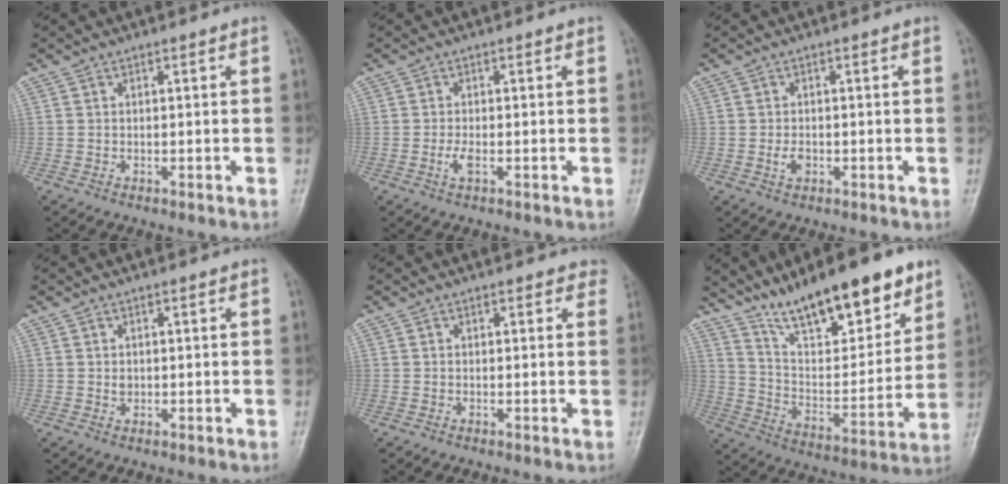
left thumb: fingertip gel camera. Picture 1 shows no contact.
{"total": 2.0, "force": [-0.6, 0.8, 1.8], "torque": [-0.040, -0.003, -0.014]}
{"total": 2.1, "force": [-0.6, 1.4, 1.4], "torque": [-0.024, 0.001, -0.011]}
{"total": 1.1, "force": [0.2, 0.9, 0.6], "torque": [-0.005, 0.000, 0.004]}
{"total": 2.1, "force": [1.6, 1.3, 0.5], "torque": [0.021, -0.004, 0.003]}
{"total": 21.6, "force": [15.1, 6.9, 13.8], "torque": [-0.175, -0.068, 0.256]}